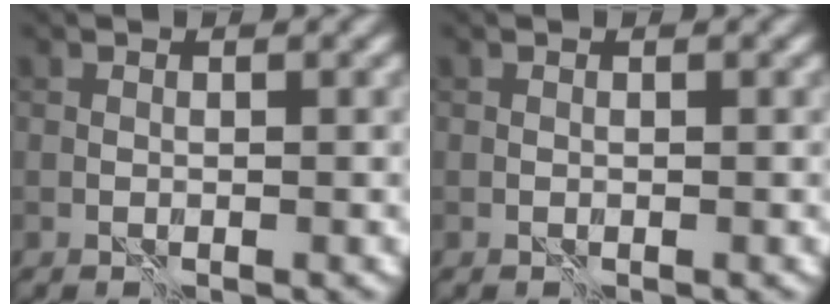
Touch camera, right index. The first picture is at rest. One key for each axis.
{"total": 0.0}